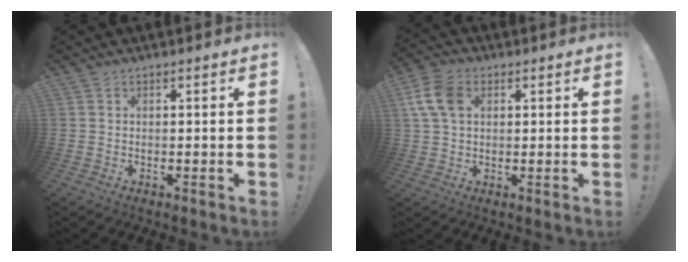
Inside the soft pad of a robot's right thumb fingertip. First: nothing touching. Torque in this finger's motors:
{"motor_torque": [0.79, 0.79, 0.18, -0.16, 0.02]}